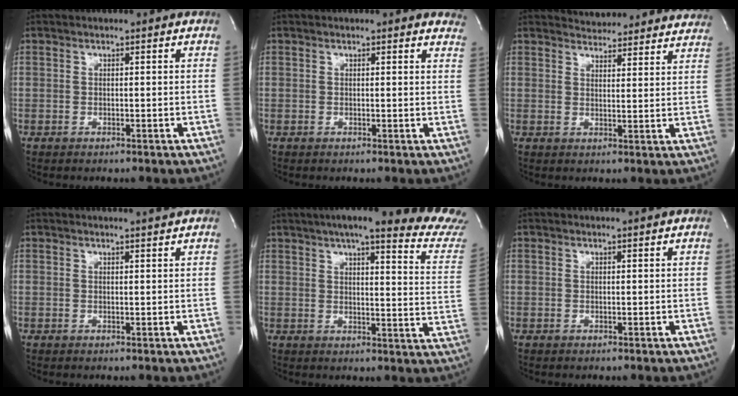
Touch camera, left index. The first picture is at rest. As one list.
[{"total": 3.8, "force": [3.5, 1.5, 0.4], "torque": [0.013, -0.007, 0.012]}, {"total": 15.0, "force": [14.5, 2.9, 2.4], "torque": [-0.015, -0.020, 0.159]}, {"total": 1.7, "force": [1.5, -0.7, 0.2], "torque": [-0.009, -0.009, 0.022]}, {"total": 23.6, "force": [20.8, 1.1, 11.0], "torque": [-0.145, -0.065, 0.235]}, {"total": 0.7, "force": [0.6, -0.2, 0.1], "torque": [-0.003, -0.002, 0.012]}]